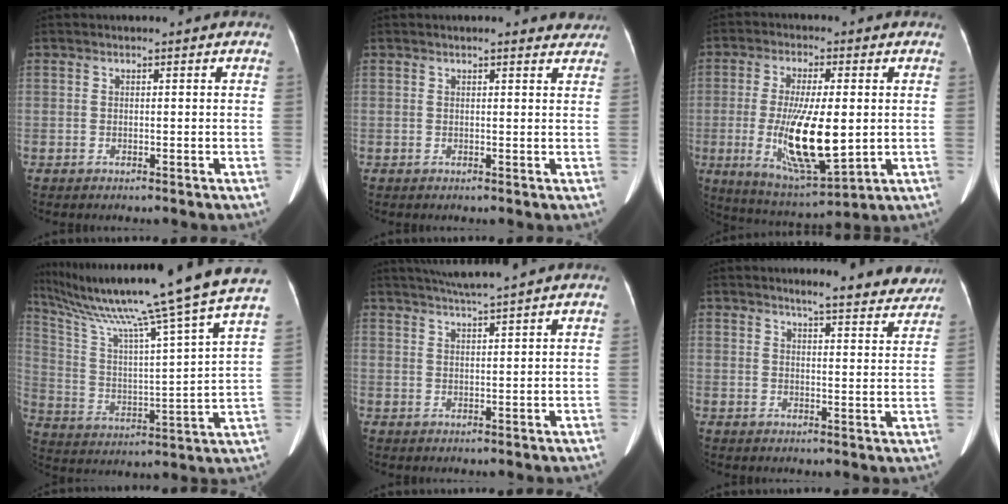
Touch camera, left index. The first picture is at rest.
{"total": 6.2, "force": [5.6, 1.4, 2.1], "torque": [-0.016, 0.003, 0.050]}
{"total": 13.6, "force": [-1.3, 3.3, 13.1], "torque": [-0.250, -0.024, -0.012]}
{"total": 29.4, "force": [23.4, -1.3, 17.8], "torque": [-0.315, -0.035, 0.342]}
{"total": 5.6, "force": [4.9, -1.5, 2.4], "torque": [-0.040, 0.009, 0.083]}
{"total": 11.5, "force": [10.4, 1.6, 4.6], "torque": [-0.044, -0.013, 0.111]}